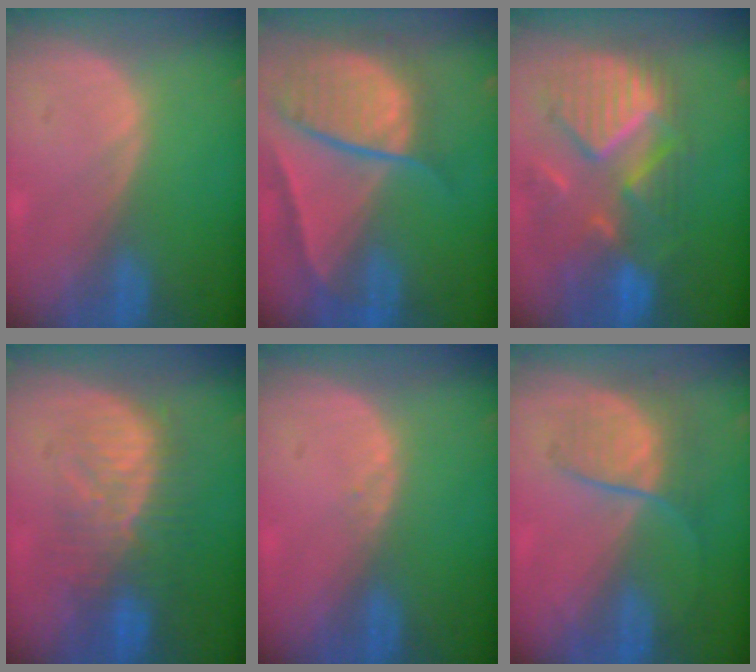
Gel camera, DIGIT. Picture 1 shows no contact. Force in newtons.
{"total": 10.4, "press": 8.8, "slide": 5.5}
{"total": 11.4, "press": 10.1, "slide": 5.2}
{"total": 8.9, "press": 8.5, "slide": 2.4}
{"total": 0.7, "press": 0.5, "slide": 0.5}
{"total": 6.3, "press": 5.9, "slide": 2.3}